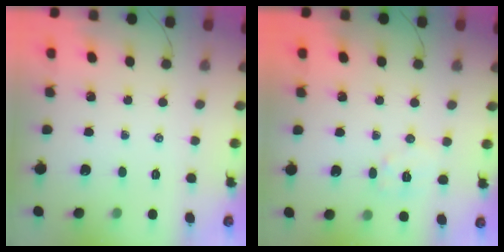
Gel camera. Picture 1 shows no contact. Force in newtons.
{"total": 6.2, "press": 6.2, "slide": 0.9}